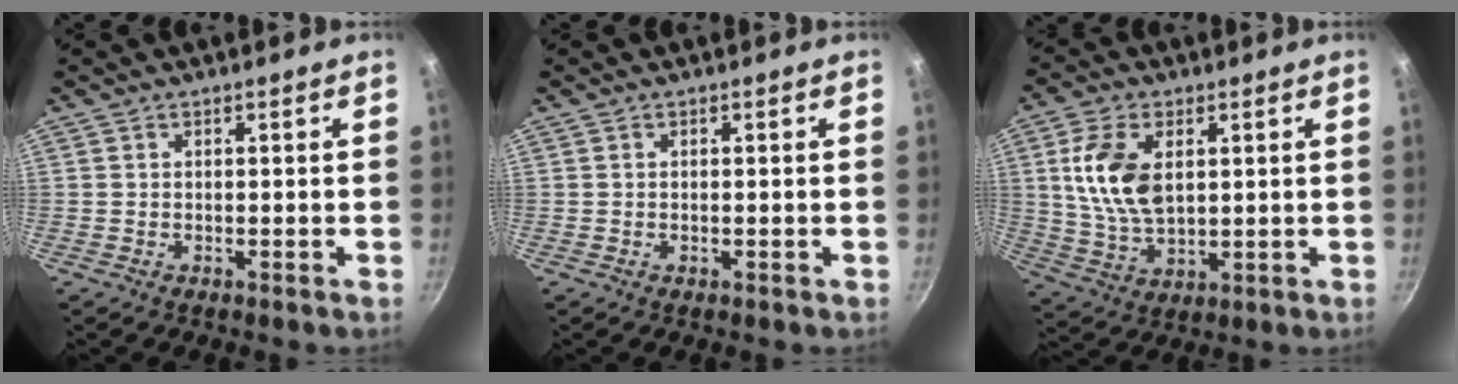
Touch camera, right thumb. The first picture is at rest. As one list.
[{"total": 0.0}, {"total": 12.1, "force": [2.8, 7.1, 9.4], "torque": [-0.173, -0.013, 0.058]}]